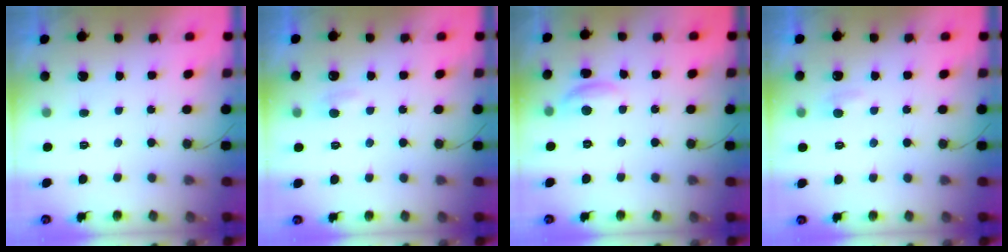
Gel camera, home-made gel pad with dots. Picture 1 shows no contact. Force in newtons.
{"total": 4.1, "press": 4.1, "slide": 0.5}
{"total": 6.5, "press": 6.5, "slide": 0.3}
{"total": 4.1, "press": 4.1, "slide": 0.5}